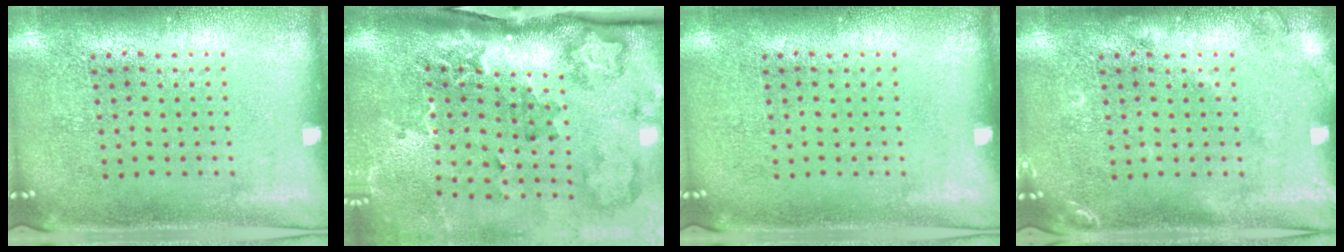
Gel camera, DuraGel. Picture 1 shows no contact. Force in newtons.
{"total": 3.1, "press": 2.1, "slide": 2.3}
{"total": 0.0}
{"total": 1.5, "press": 1.5, "slide": 0.3}